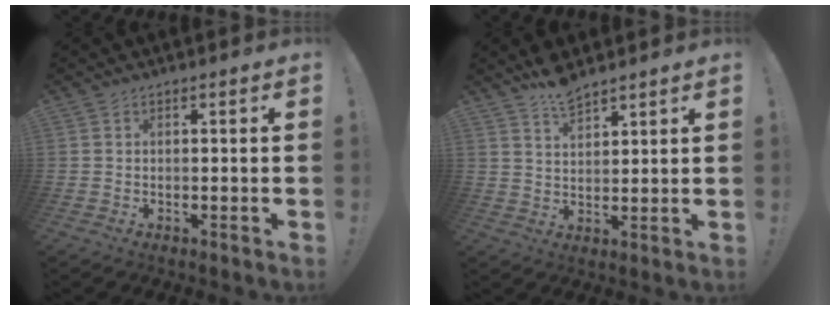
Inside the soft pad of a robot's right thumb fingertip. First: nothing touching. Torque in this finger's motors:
{"motor_torque": [-0.80, 0.54, -0.20, 0.58, 0.02]}